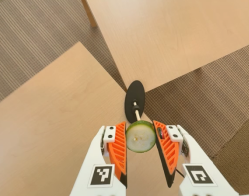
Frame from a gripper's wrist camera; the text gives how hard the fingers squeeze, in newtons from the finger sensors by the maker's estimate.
{"total": 11.5, "left": 12.3, "right": 10.7}